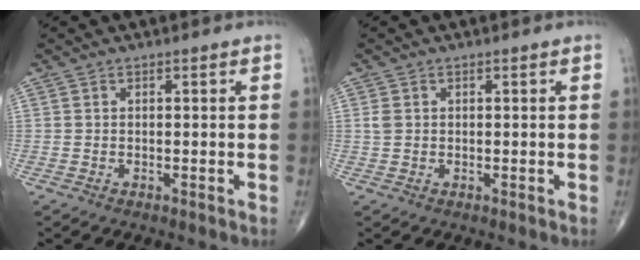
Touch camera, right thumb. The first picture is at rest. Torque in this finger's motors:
{"motor_torque": [-0.19, 0.14, -0.01, 0.01, 0.01]}